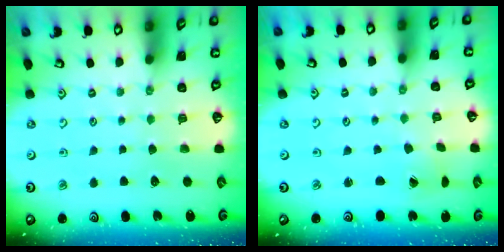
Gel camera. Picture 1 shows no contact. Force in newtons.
{"total": 1.7, "press": 1.7, "slide": 0.1}